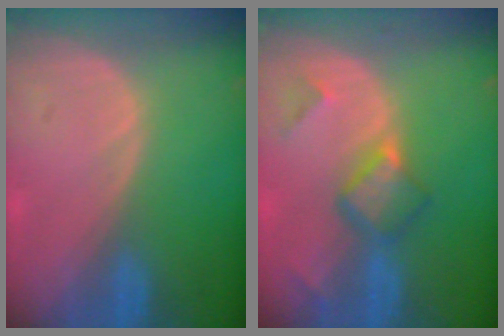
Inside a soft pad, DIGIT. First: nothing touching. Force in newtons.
{"total": 5.6, "press": 4.9, "slide": 2.7}